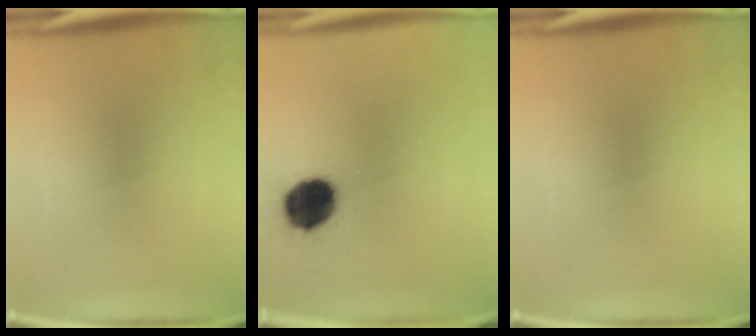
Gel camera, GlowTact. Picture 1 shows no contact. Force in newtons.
{"total": 12.9}
{"total": 0.0}